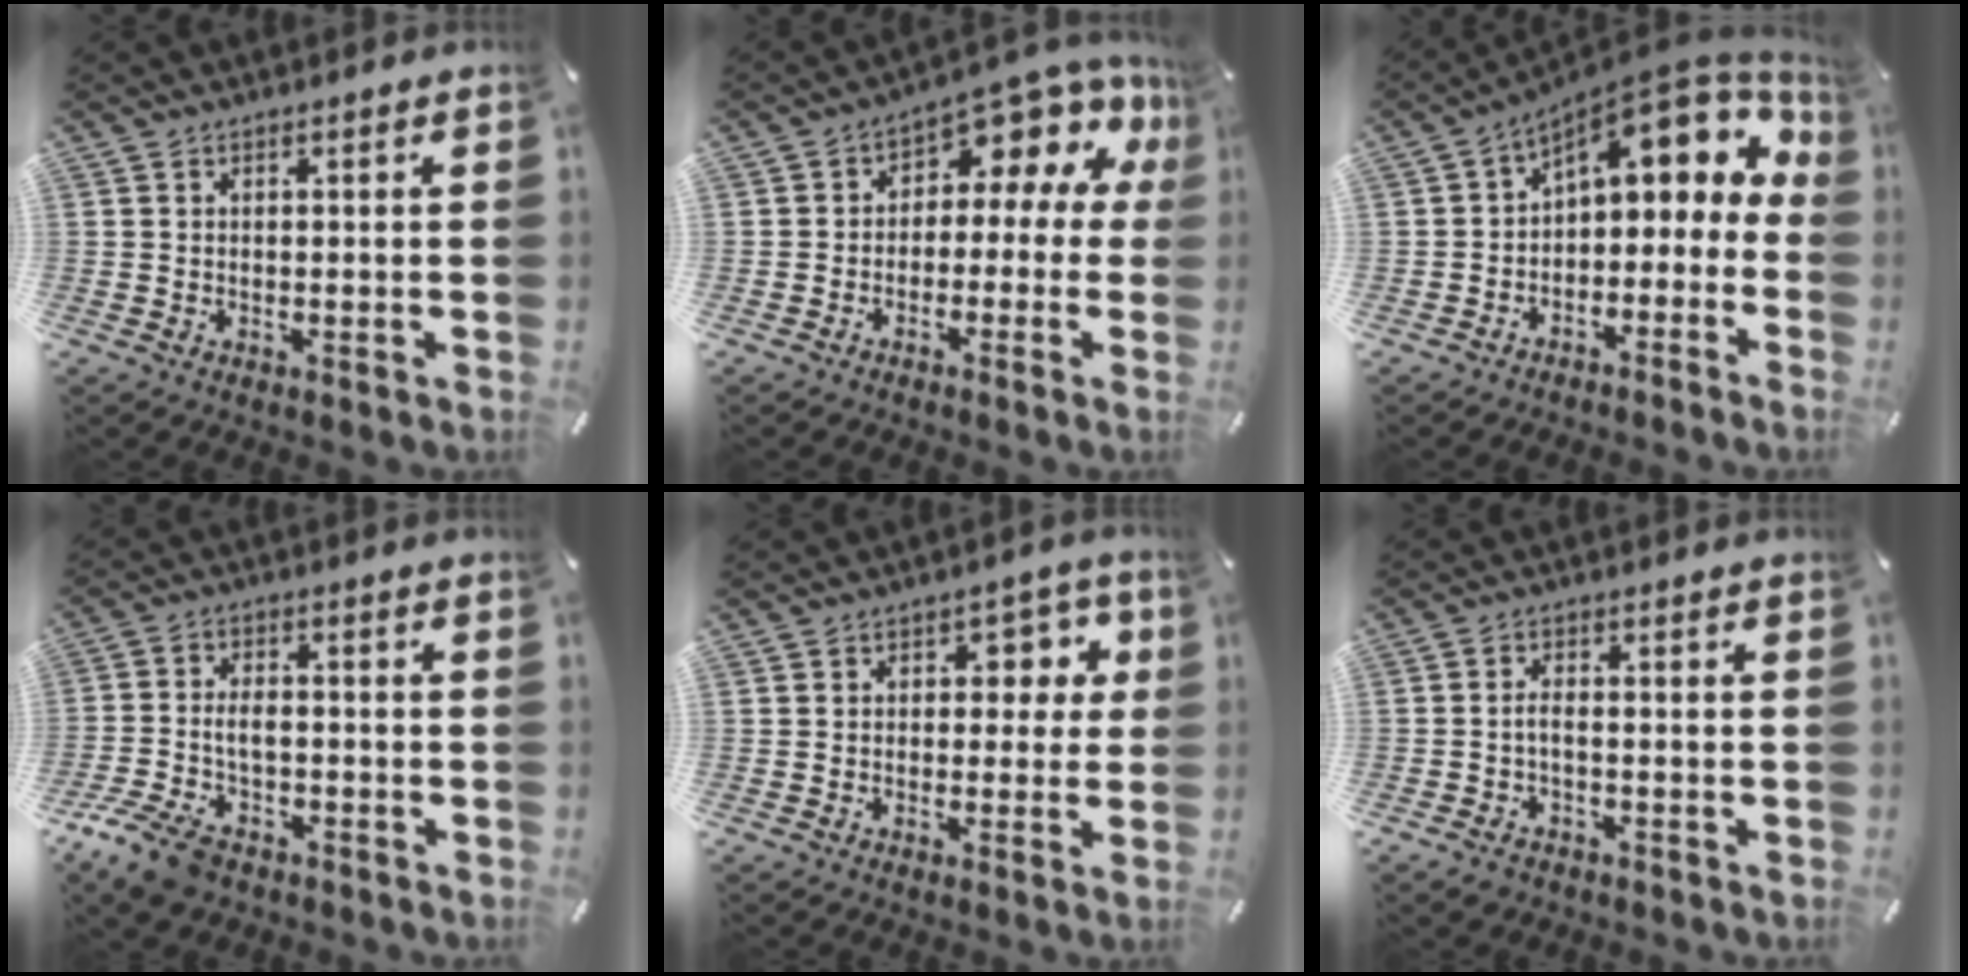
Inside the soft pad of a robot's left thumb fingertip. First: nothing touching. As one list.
[{"total": 7.3, "force": [3.5, 3.8, 5.2], "torque": [-0.076, -0.036, 0.058]}, {"total": 10.2, "force": [5.5, 5.3, 6.9], "torque": [-0.088, -0.053, 0.090]}, {"total": 7.8, "force": [-3.6, 4.8, 5.0], "torque": [-0.104, 0.016, -0.064]}, {"total": 6.3, "force": [1.3, 4.4, 4.3], "torque": [-0.045, -0.002, 0.014]}, {"total": 2.7, "force": [-1.4, 1.2, 1.9], "torque": [-0.040, 0.008, -0.029]}]